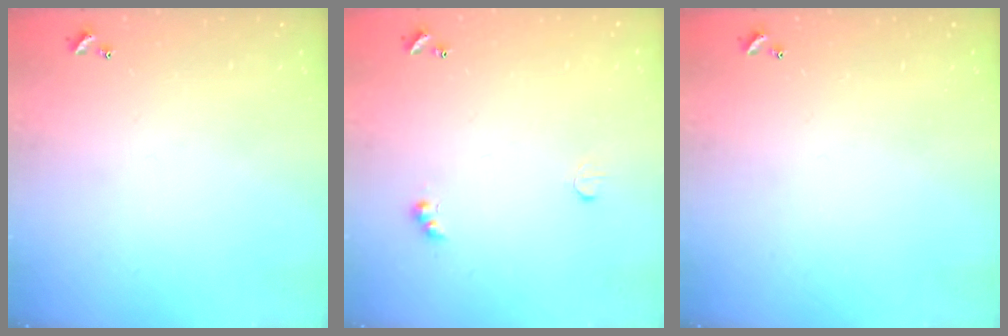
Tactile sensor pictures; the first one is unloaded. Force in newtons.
{"total": 2.6, "press": 2.4, "slide": 0.8}
{"total": 0.0}